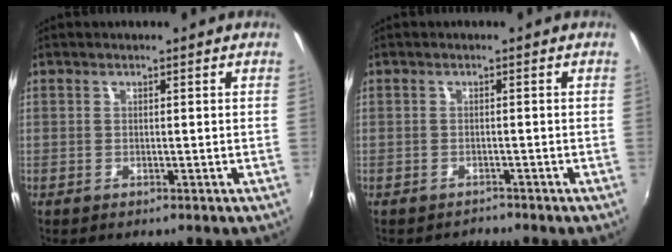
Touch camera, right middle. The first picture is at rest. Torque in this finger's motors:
{"motor_torque": [-0.05, -0.07, -0.20, -0.01]}